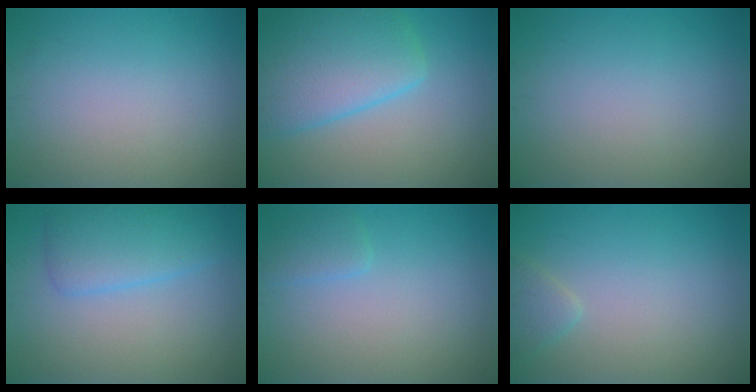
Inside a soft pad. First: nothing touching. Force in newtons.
{"total": 7.0, "press": 7.0, "slide": 0.4}
{"total": 0.0}
{"total": 4.0, "press": 4.0, "slide": 0.1}
{"total": 1.4, "press": 1.4, "slide": 0.1}
{"total": 1.4, "press": 1.4, "slide": 0.1}